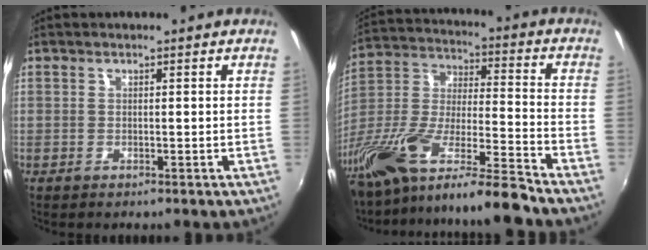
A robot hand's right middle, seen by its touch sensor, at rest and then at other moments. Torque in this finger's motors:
{"motor_torque": [0.53, -1.17, 0.34, 0.21]}